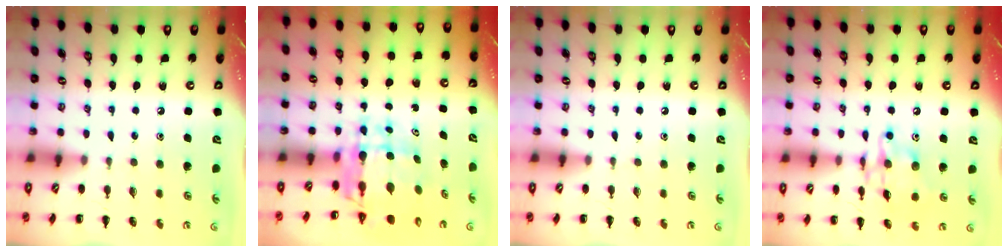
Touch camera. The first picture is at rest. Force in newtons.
{"total": 8.4, "press": 8.0, "slide": 2.7}
{"total": 0.0}
{"total": 13.7, "press": 13.6, "slide": 0.8}